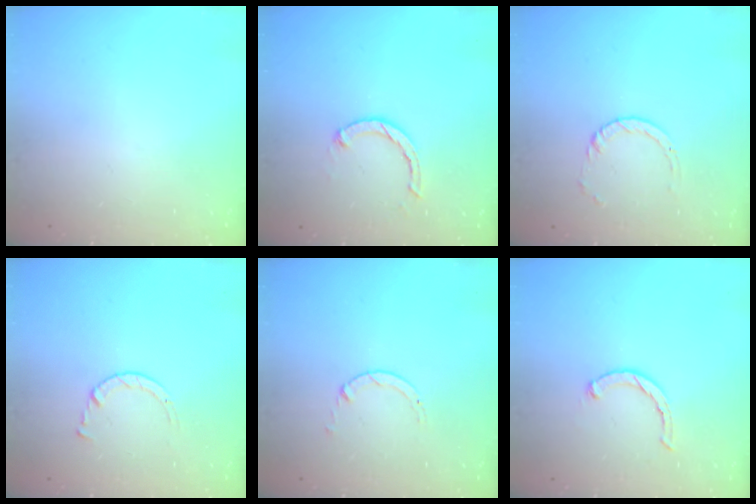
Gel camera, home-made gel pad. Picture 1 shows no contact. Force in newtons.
{"total": 2.3, "press": 2.3, "slide": 0.3}
{"total": 1.0, "press": 1.0, "slide": 0.1}
{"total": 1.7, "press": 1.7, "slide": 0.2}
{"total": 0.7, "press": 0.7, "slide": 0.1}
{"total": 2.3, "press": 2.2, "slide": 0.5}